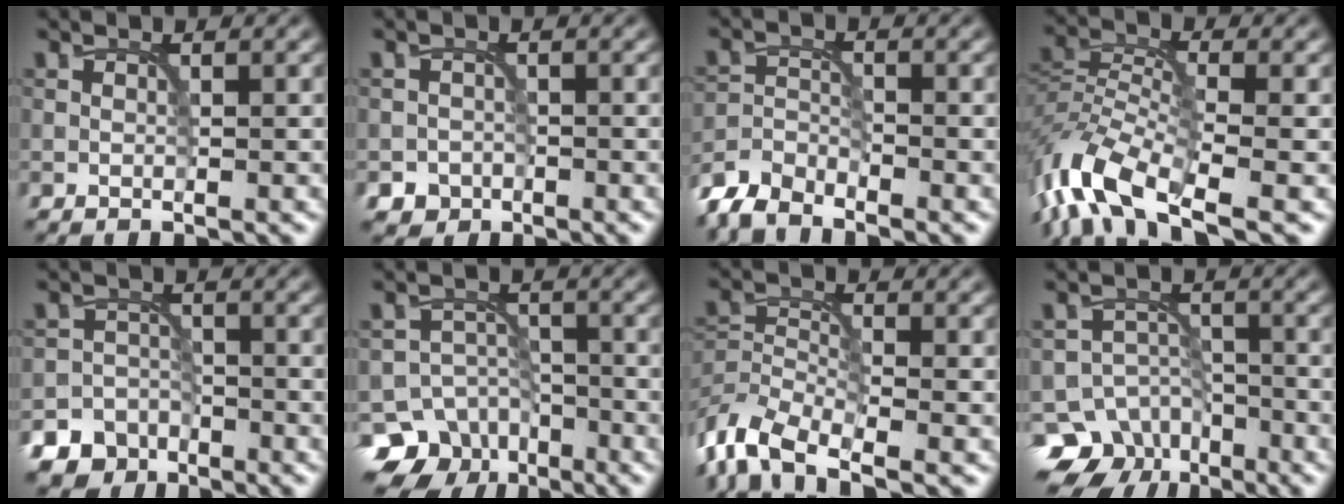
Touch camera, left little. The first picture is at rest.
{"total": 1.7, "force": [-1.1, 1.3, 0.1], "torque": [0.007, 0.002, -0.021]}
{"total": 3.9, "force": [-3.6, 1.1, 1.1], "torque": [-0.021, -0.003, -0.083]}
{"total": 9.7, "force": [-6.0, 3.5, 6.8], "torque": [-0.139, -0.001, -0.128]}
{"total": 7.4, "force": [-5.5, 4.9, 0.6], "torque": [0.007, -0.018, -0.100]}
{"total": 8.4, "force": [-5.6, 6.0, 1.7], "torque": [-0.014, -0.006, -0.091]}
{"total": 6.2, "force": [-4.5, 2.5, 3.5], "torque": [-0.069, -0.005, -0.098]}
{"total": 8.3, "force": [-5.7, 5.8, 1.7], "torque": [-0.012, -0.004, -0.091]}